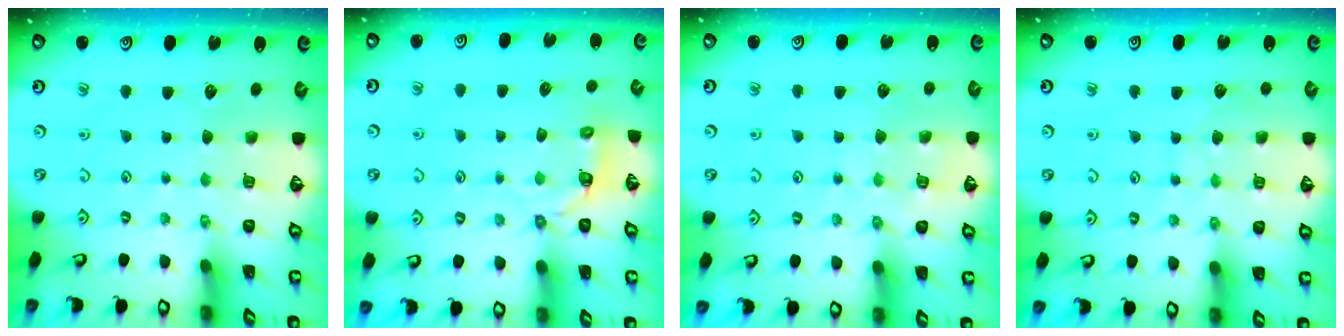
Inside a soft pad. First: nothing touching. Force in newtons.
{"total": 3.8, "press": 2.9, "slide": 2.5}
{"total": 6.3, "press": 6.2, "slide": 0.6}
{"total": 6.2, "press": 6.2, "slide": 0.3}